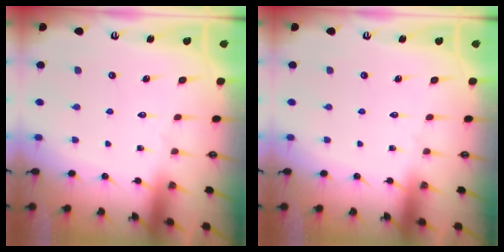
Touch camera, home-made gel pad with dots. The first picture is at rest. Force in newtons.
{"total": 0.0}